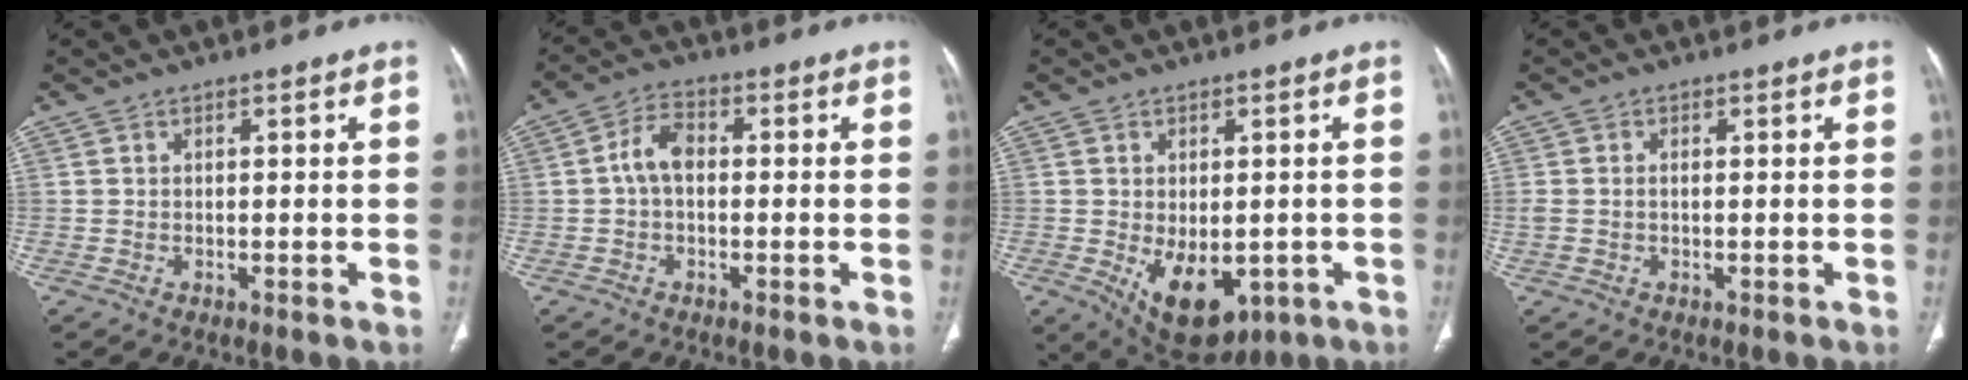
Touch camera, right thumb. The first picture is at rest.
{"total": 5.3, "force": [-0.2, 3.4, 4.1], "torque": [-0.071, 0.016, -0.012]}
{"total": 11.9, "force": [-3.4, 7.2, 8.8], "torque": [-0.112, -0.007, -0.026]}
{"total": 2.0, "force": [-0.1, 1.4, 1.5], "torque": [-0.048, 0.009, 0.001]}